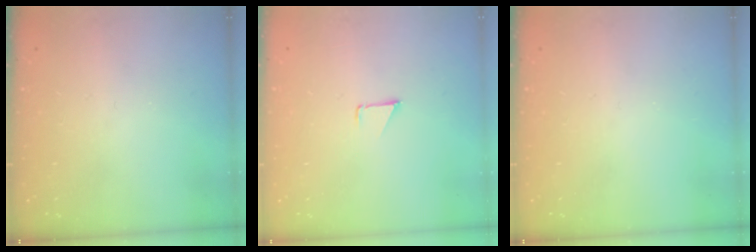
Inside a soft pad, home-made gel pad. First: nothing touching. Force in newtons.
{"total": 0.9, "press": 0.8, "slide": 0.1}
{"total": 0.0}